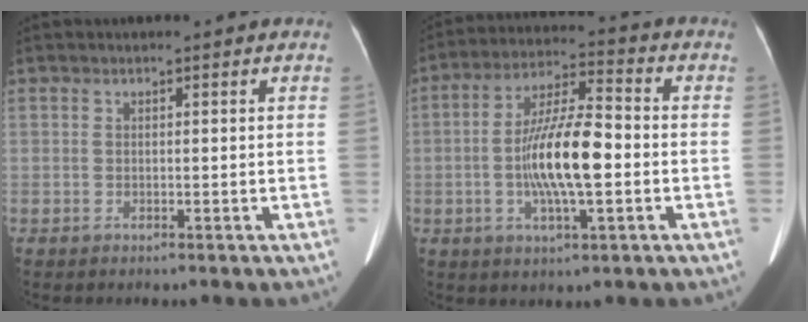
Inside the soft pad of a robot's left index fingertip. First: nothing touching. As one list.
[{"total": 12.0, "force": [-2.1, 2.5, 11.6], "torque": [-0.224, 0.006, -0.036]}]